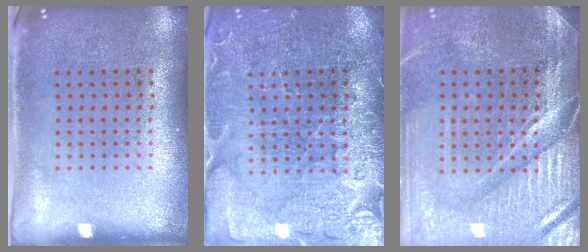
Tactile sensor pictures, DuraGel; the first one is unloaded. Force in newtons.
{"total": 3.6, "press": 3.5, "slide": 1.1}
{"total": 4.4, "press": 3.9, "slide": 1.9}